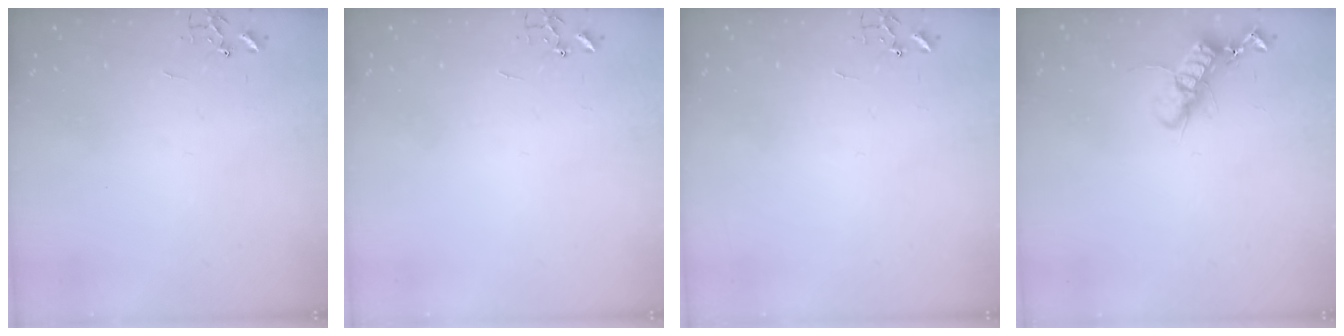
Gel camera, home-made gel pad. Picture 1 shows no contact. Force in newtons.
{"total": 0.0}
{"total": 0.0}
{"total": 12.8, "press": 12.8, "slide": 0.8}